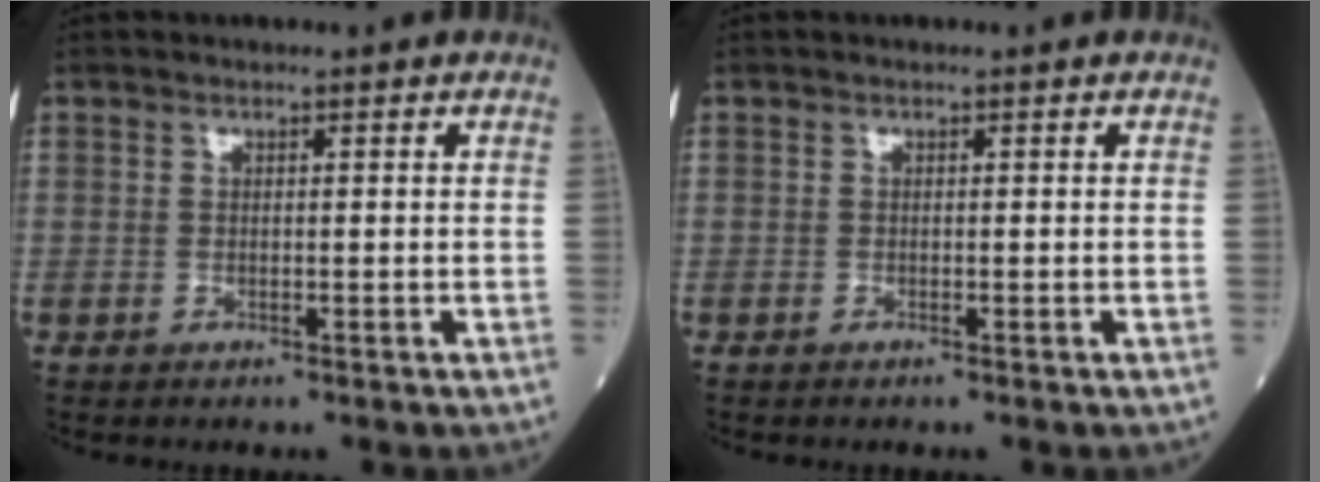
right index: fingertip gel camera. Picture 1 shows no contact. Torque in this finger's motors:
{"motor_torque": [0.03, -0.02, 0.00, 0.00]}